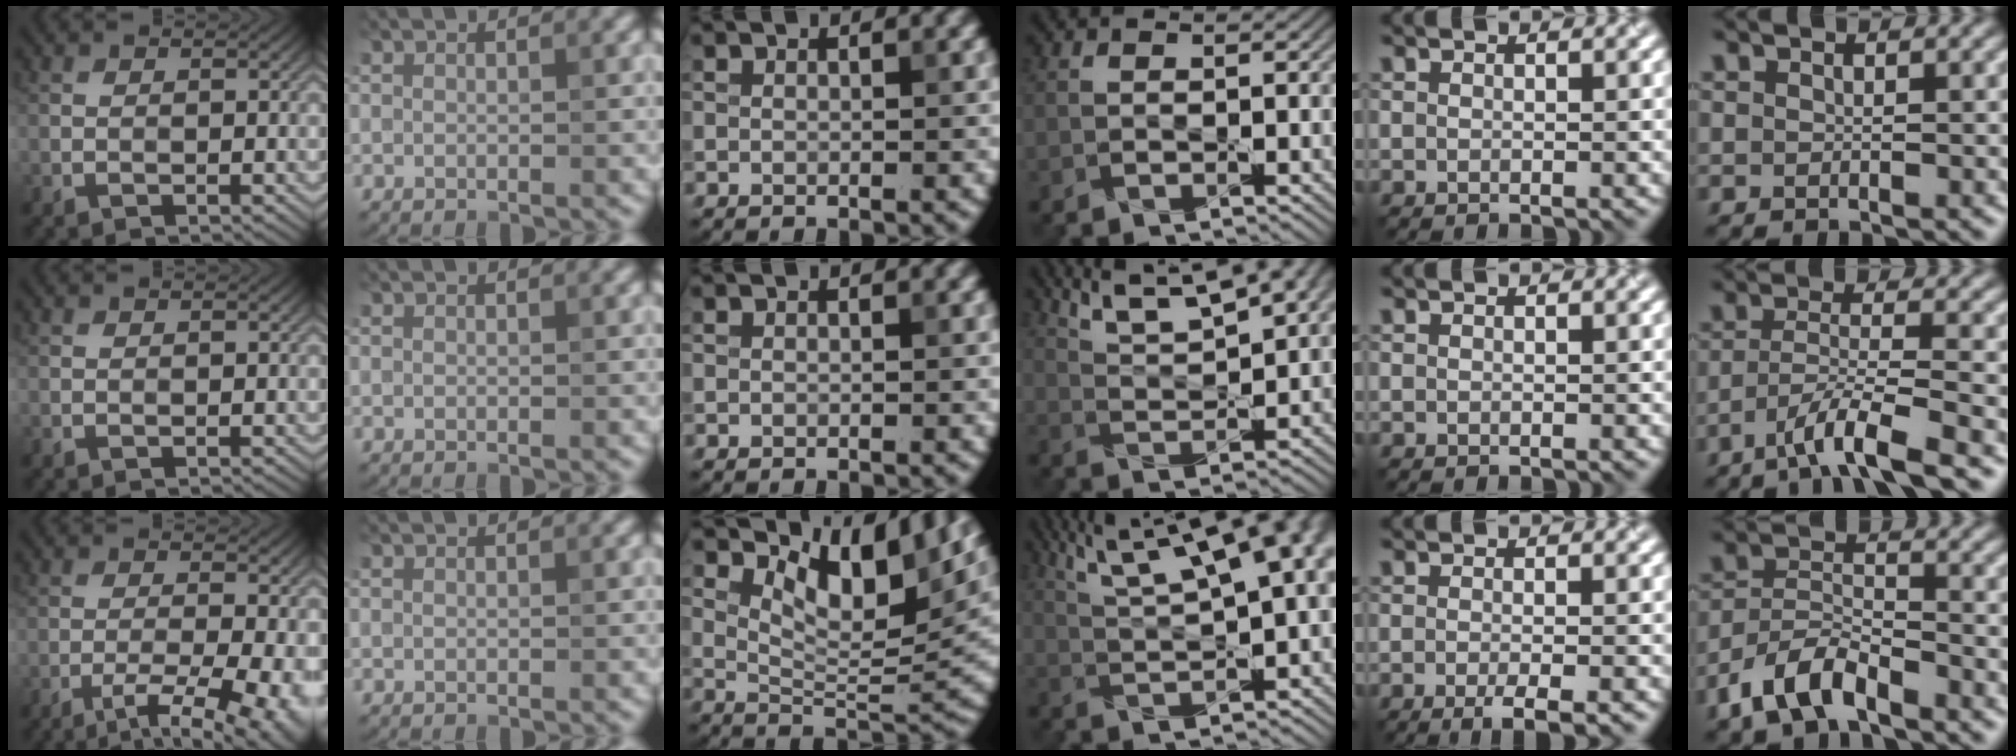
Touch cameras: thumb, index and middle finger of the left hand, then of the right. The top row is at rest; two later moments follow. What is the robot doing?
{"motion": "pour", "object": "sugar"}